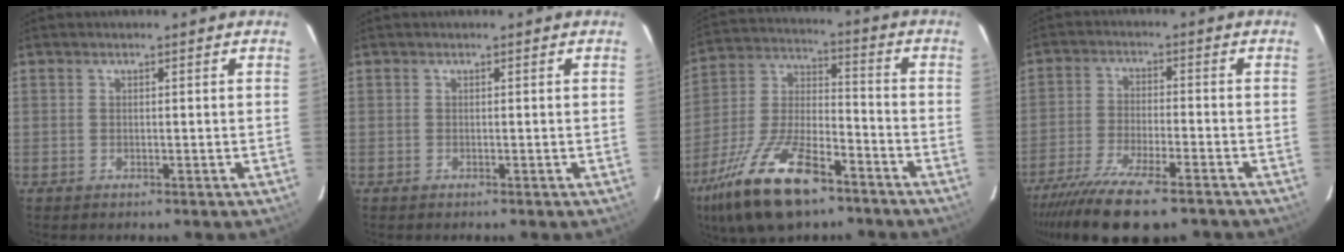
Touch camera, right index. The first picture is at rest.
{"total": 0.0}
{"total": 20.5, "force": [-13.0, 8.1, 13.7], "torque": [-0.284, -0.015, -0.234]}
{"total": 16.2, "force": [-12.7, 3.7, 9.4], "torque": [-0.198, -0.042, -0.217]}